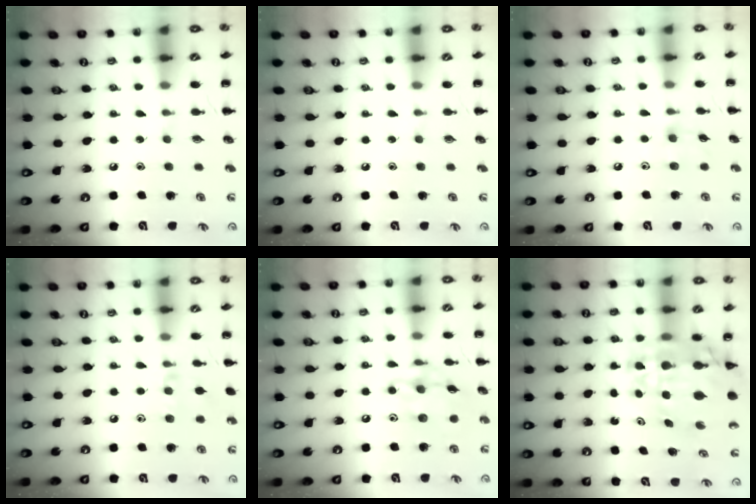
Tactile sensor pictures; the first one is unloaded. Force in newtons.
{"total": 0.0}
{"total": 3.2, "press": 3.0, "slide": 1.1}
{"total": 6.4, "press": 6.1, "slide": 2.1}
{"total": 11.6, "press": 11.6, "slide": 0.5}
{"total": 14.2, "press": 13.6, "slide": 4.3}